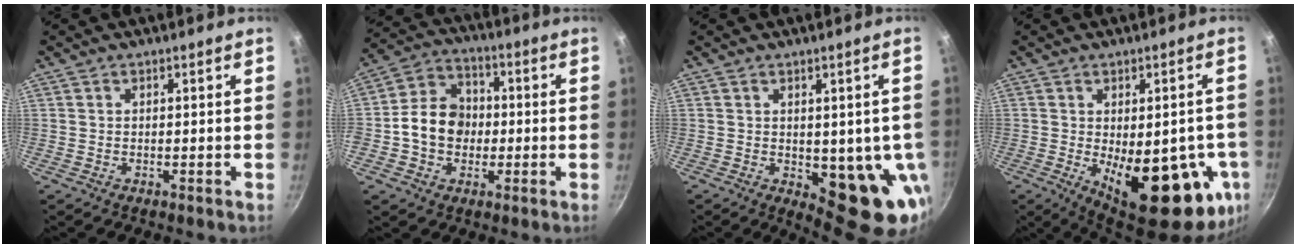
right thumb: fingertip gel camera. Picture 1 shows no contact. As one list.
[{"total": 11.2, "force": [-0.9, 9.2, 6.4], "torque": [-0.077, 0.024, -0.032]}, {"total": 13.0, "force": [-1.9, 5.6, 11.5], "torque": [-0.093, -0.012, -0.014]}, {"total": 22.2, "force": [-5.4, 9.4, 19.3], "torque": [-0.204, -0.018, -0.050]}]